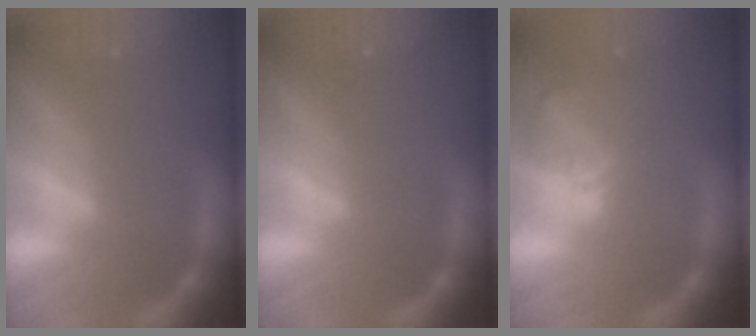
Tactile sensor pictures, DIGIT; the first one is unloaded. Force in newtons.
{"total": 0.0}
{"total": 5.0}